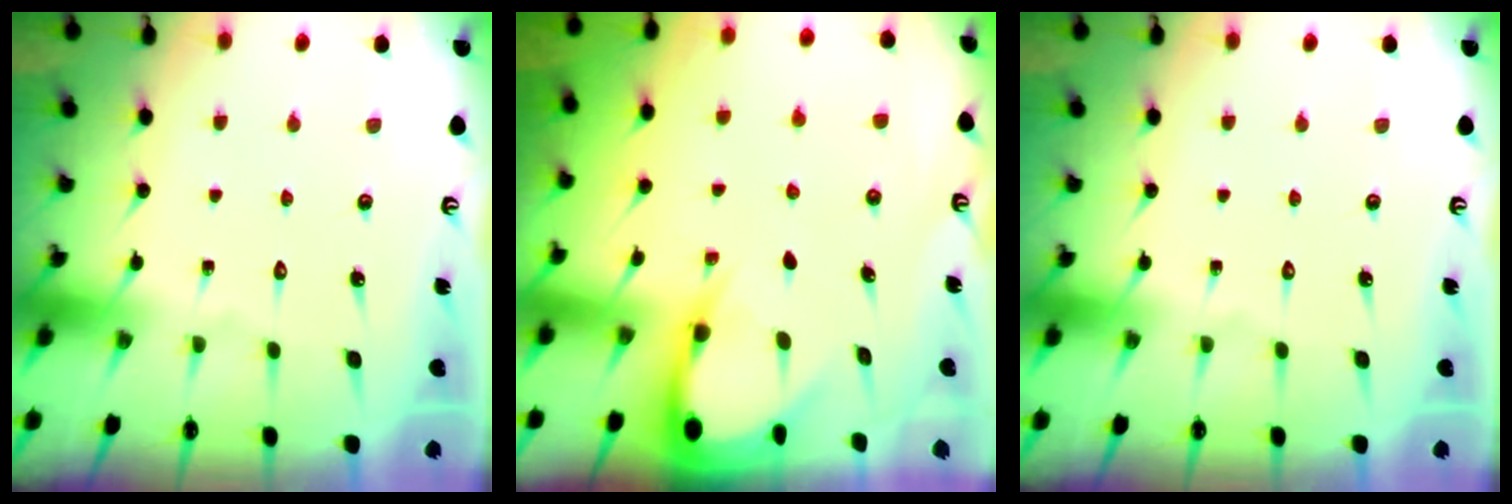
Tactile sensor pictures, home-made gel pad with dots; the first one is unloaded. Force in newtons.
{"total": 3.7, "press": 3.7, "slide": 0.5}
{"total": 0.0}